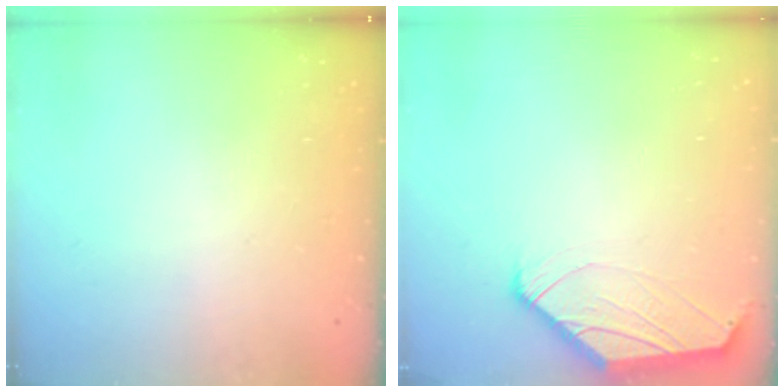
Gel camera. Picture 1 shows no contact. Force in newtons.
{"total": 0.6, "press": 0.6, "slide": 0.2}